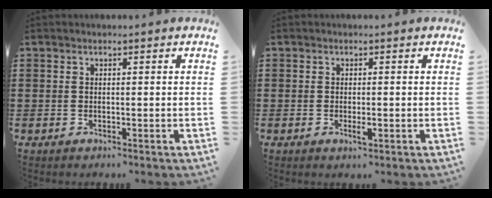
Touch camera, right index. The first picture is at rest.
{"total": 1.6, "force": [-0.5, 0.4, 1.4], "torque": [-0.033, -0.004, -0.011]}